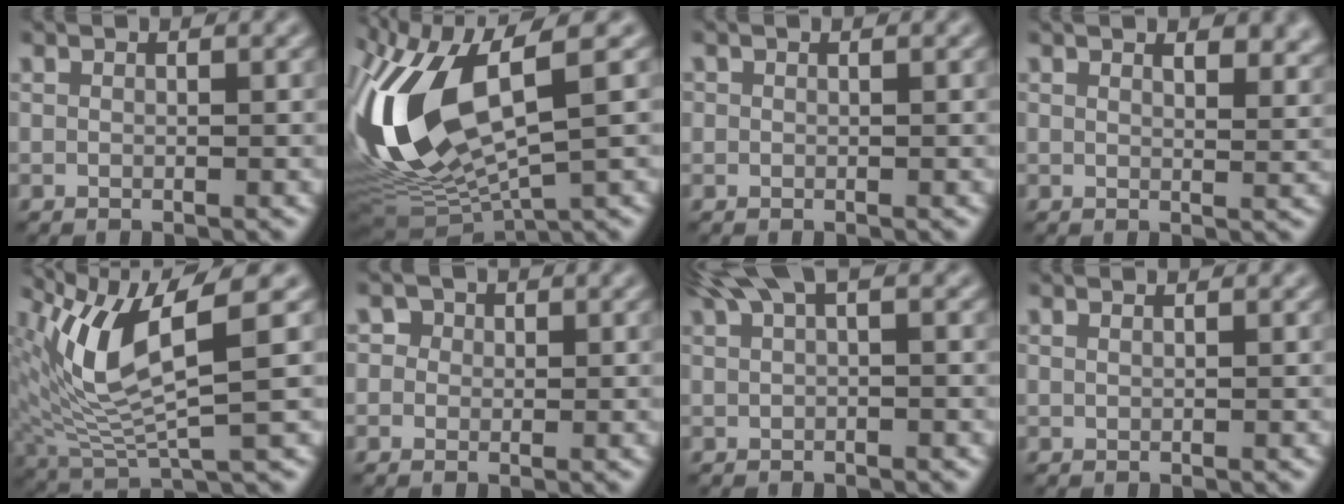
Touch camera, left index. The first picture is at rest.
{"total": 14.3, "force": [1.3, 5.6, 13.1], "torque": [-0.298, -0.009, 0.046]}
{"total": 0.0}
{"total": 5.5, "force": [3.6, 2.5, 3.4], "torque": [-0.018, 0.022, 0.028]}
{"total": 8.8, "force": [2.7, 2.3, 8.1], "torque": [-0.175, -0.001, 0.057]}
{"total": 2.0, "force": [0.7, 1.8, 0.7], "torque": [-0.001, 0.005, -0.003]}
{"total": 3.3, "force": [1.8, 0.8, 2.6], "torque": [-0.050, 0.010, 0.034]}
{"total": 0.6, "force": [0.4, 0.3, 0.4], "torque": [-0.005, -0.004, 0.002]}